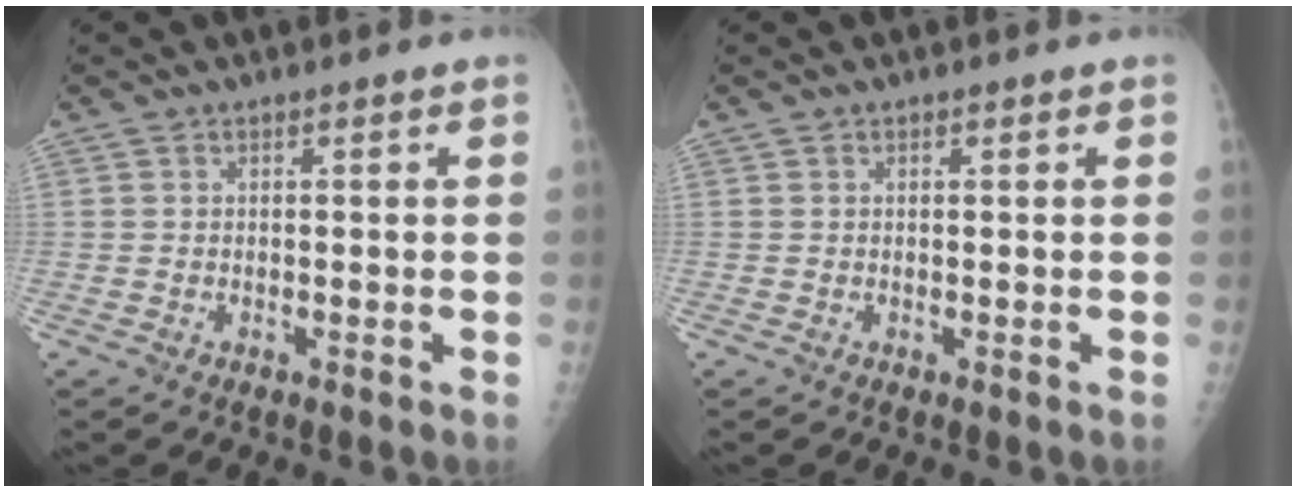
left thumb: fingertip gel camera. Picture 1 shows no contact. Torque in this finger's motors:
{"motor_torque": [-0.06, -0.11, 0.13, 0.06, 0.00]}